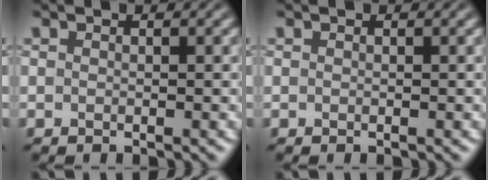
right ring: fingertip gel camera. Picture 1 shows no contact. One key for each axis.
{"total": 0.0}